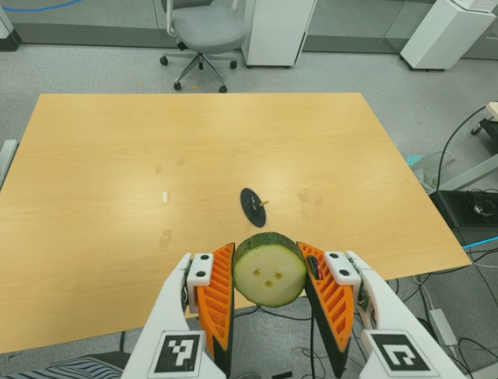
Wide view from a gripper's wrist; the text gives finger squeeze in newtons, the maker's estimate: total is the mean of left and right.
{"total": 7.5, "left": 6.9, "right": 8.1}